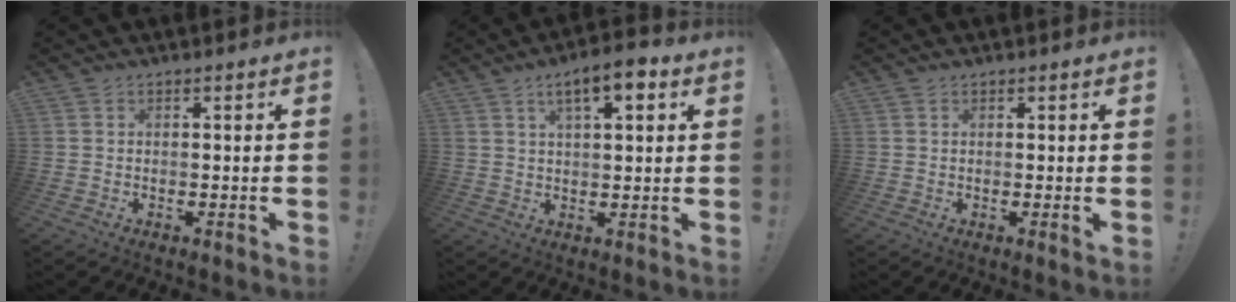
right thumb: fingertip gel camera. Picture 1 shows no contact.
{"total": 7.7, "force": [3.7, 2.4, 6.3], "torque": [-0.096, -0.013, 0.060]}
{"total": 0.8, "force": [0.5, -0.1, 0.6], "torque": [-0.002, -0.004, 0.006]}